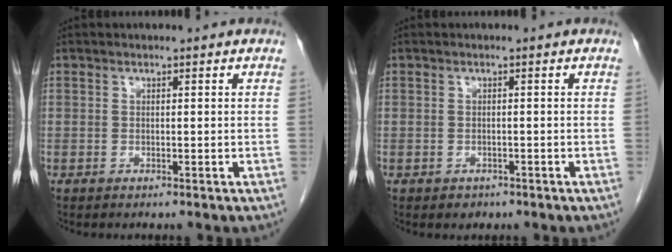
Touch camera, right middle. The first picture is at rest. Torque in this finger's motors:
{"motor_torque": [0.32, -0.17, 0.07, 0.02]}